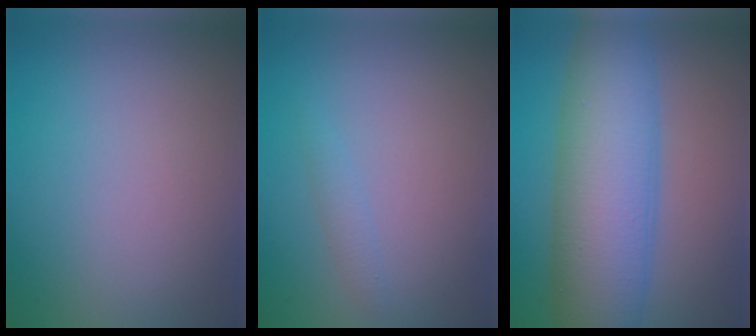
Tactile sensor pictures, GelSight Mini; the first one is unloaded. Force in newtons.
{"total": 1.0, "press": 1.0, "slide": 0.0}
{"total": 10.4, "press": 10.4, "slide": 0.1}